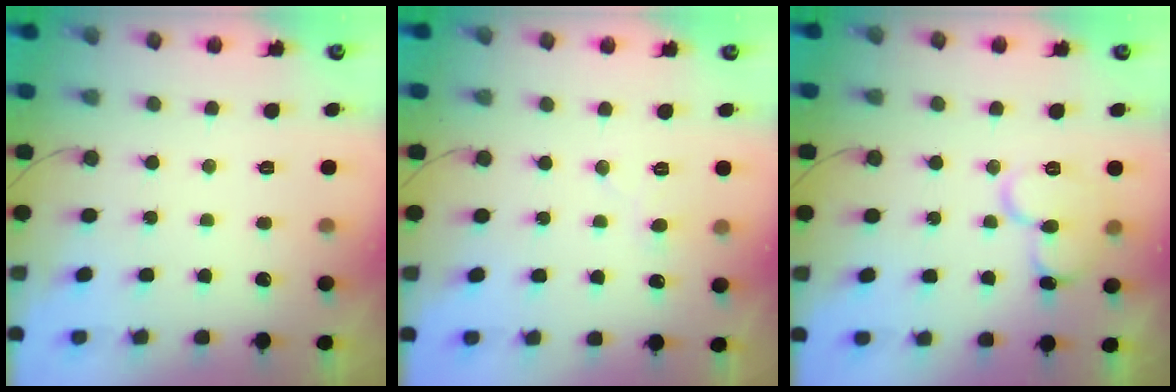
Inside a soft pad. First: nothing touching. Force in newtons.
{"total": 5.8, "press": 5.7, "slide": 0.5}
{"total": 11.6, "press": 11.5, "slide": 1.3}